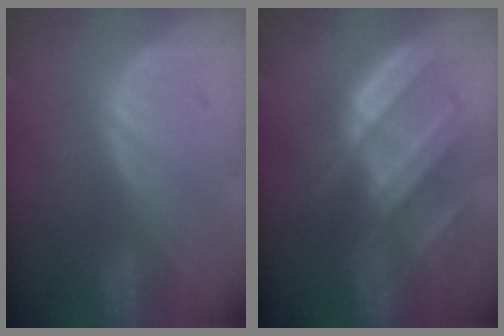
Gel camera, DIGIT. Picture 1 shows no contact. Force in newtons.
{"total": 9.2, "press": 8.3, "slide": 4.0}